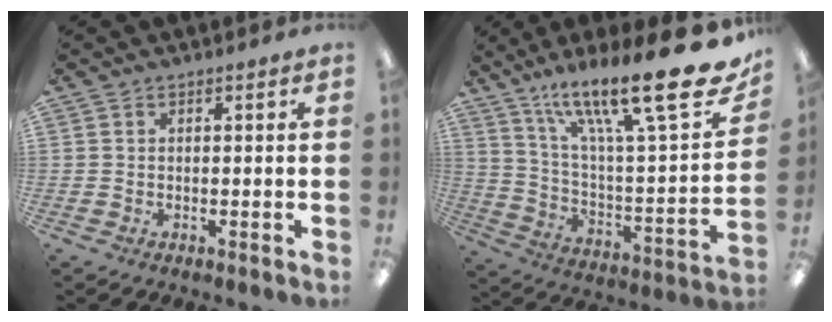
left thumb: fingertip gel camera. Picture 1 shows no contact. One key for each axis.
{"total": 25.0, "fx": 17.5, "fy": 5.1, "fz": 17.1, "tx": -0.258, "ty": -0.113, "tz": 0.281}